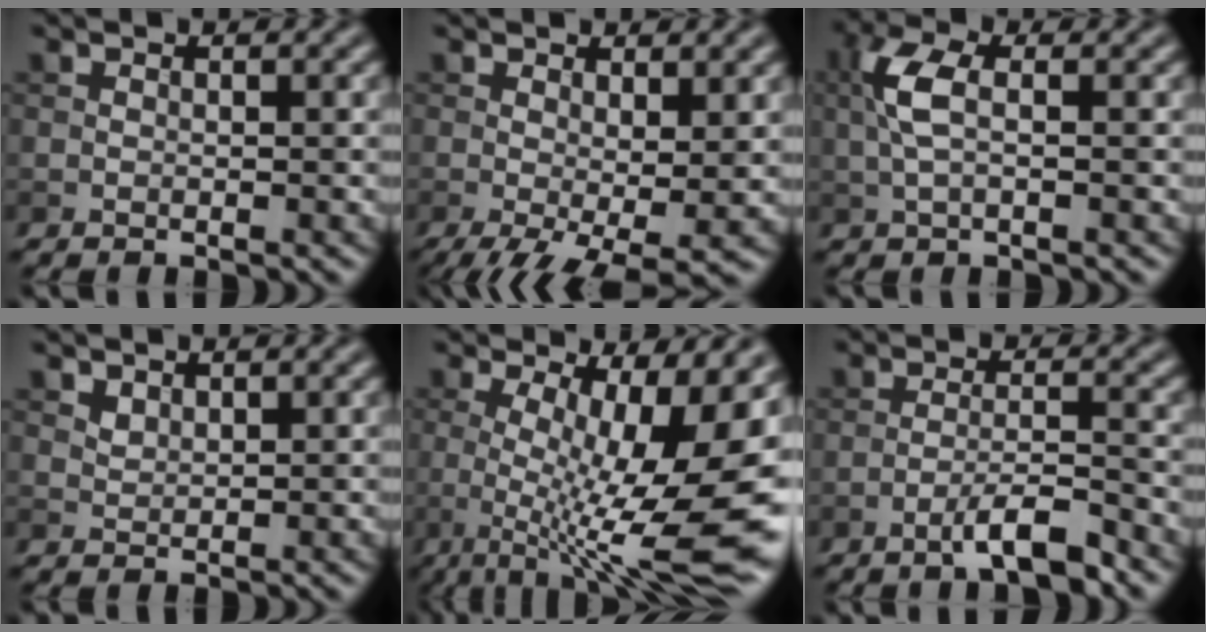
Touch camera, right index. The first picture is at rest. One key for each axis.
{"total": 6.4, "fx": -1.5, "fy": 2.1, "fz": 5.8, "tx": -0.105, "ty": -0.019, "tz": -0.014}
{"total": 3.5, "fx": 0.4, "fy": 1.4, "fz": 3.2, "tx": -0.076, "ty": 0.008, "tz": 0.004}
{"total": 1.2, "fx": 0.9, "fy": 0.7, "fz": 0.4, "tx": -0.011, "ty": -0.002, "tz": 0.021}
{"total": 15.0, "fx": -0.9, "fy": 4.7, "fz": 14.2, "tx": -0.186, "ty": 0.001, "tz": -0.006}
{"total": 3.8, "fx": -2.5, "fy": 0.4, "fz": 2.8, "tx": -0.047, "ty": 0.009, "tz": -0.051}